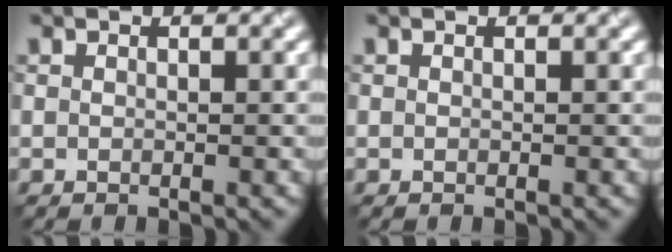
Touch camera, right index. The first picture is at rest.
{"total": 0.0}